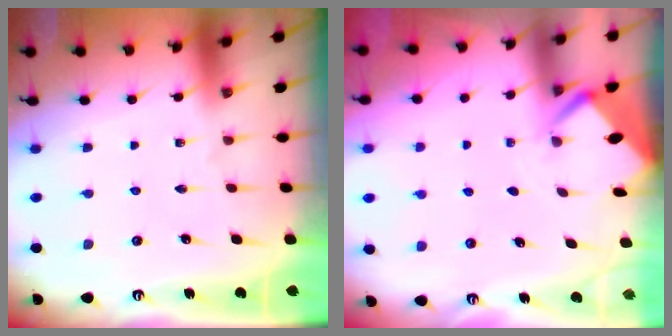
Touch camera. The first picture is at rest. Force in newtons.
{"total": 2.8, "press": 2.8, "slide": 0.2}